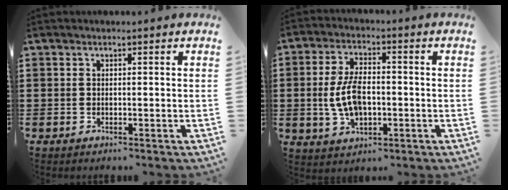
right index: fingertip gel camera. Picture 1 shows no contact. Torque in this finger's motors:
{"motor_torque": [2.14, 0.00, 0.35, 0.10]}